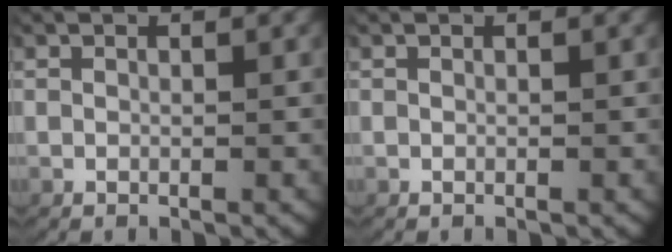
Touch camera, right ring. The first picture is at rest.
{"total": 0.0}